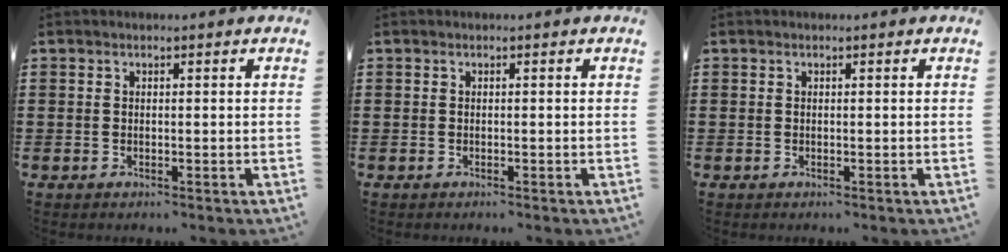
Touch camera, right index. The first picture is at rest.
{"total": 0.0}
{"total": 0.0}